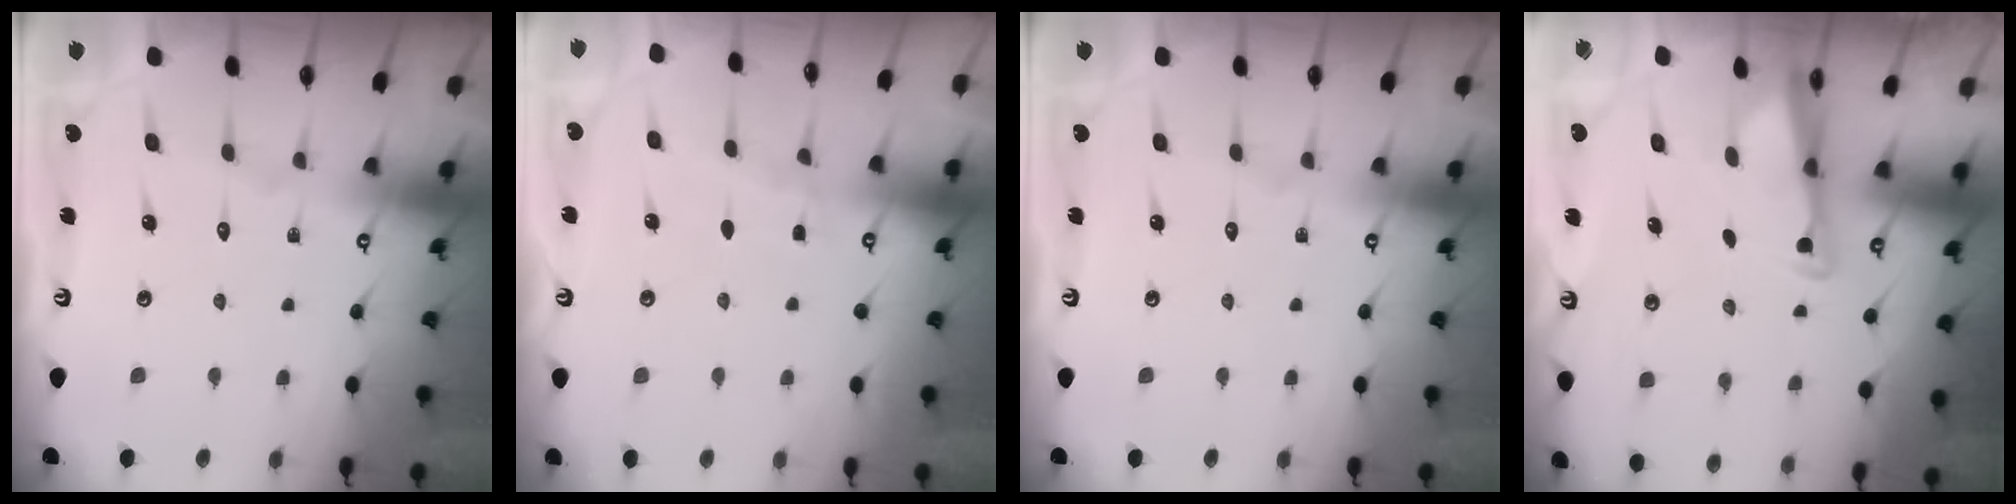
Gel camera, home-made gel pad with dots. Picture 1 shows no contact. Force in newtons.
{"total": 4.3, "press": 4.3, "slide": 0.5}
{"total": 0.0}
{"total": 3.0, "press": 2.9, "slide": 0.4}